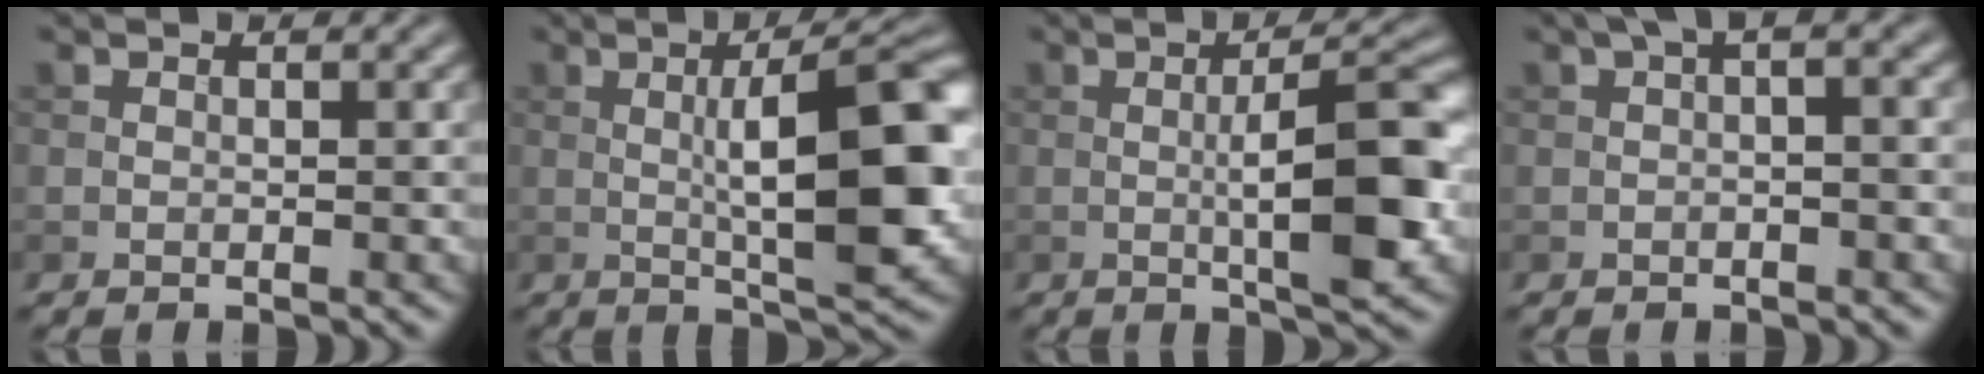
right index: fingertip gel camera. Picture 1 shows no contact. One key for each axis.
{"total": 11.2, "fx": 0.2, "fy": 3.0, "fz": 10.8, "tx": -0.148, "ty": 0.007, "tz": 0.000}
{"total": 8.5, "fx": -0.7, "fy": 2.0, "fz": 8.2, "tx": -0.119, "ty": 0.006, "tz": -0.013}
{"total": 3.0, "fx": 0.6, "fy": 0.7, "fz": 2.9, "tx": -0.041, "ty": 0.009, "tz": 0.001}